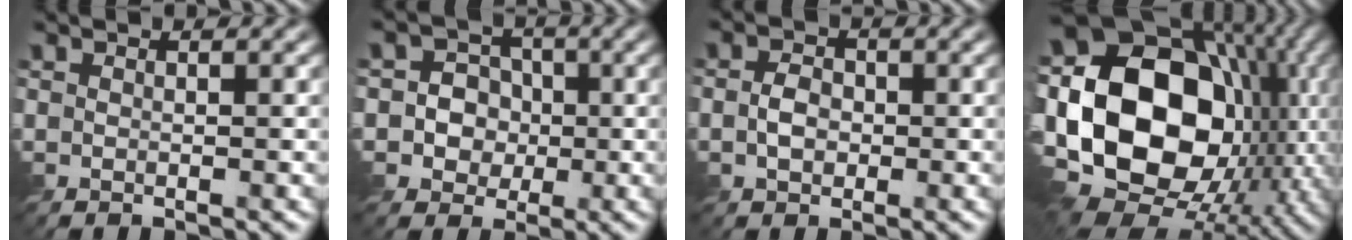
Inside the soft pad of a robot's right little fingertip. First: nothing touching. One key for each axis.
{"total": 4.9, "fx": -0.7, "fy": 4.6, "fz": 1.4, "tx": -0.015, "ty": 0.020, "tz": -0.036}
{"total": 2.3, "fx": -0.6, "fy": 1.7, "fz": 1.4, "tx": -0.026, "ty": 0.002, "tz": -0.017}
{"total": 21.3, "fx": -1.8, "fy": 14.6, "fz": 15.4, "tx": -0.315, "ty": 0.004, "tz": -0.017}